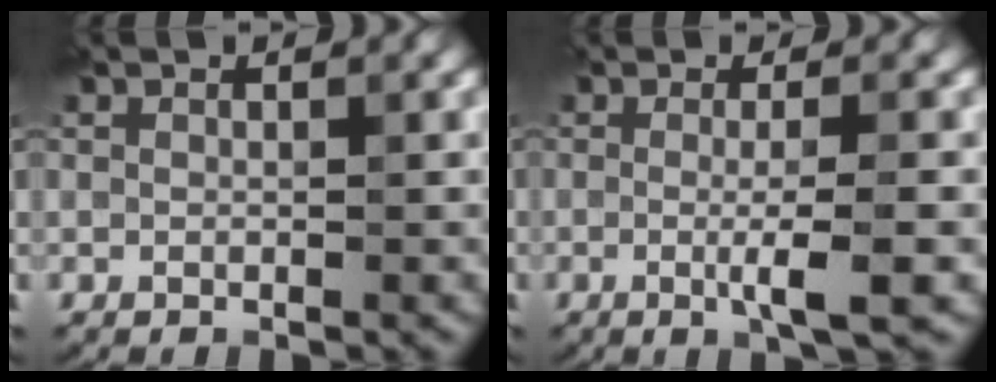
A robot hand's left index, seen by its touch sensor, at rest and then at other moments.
{"total": 4.0, "force": [-0.7, 0.8, 3.9], "torque": [-0.062, -0.010, -0.014]}